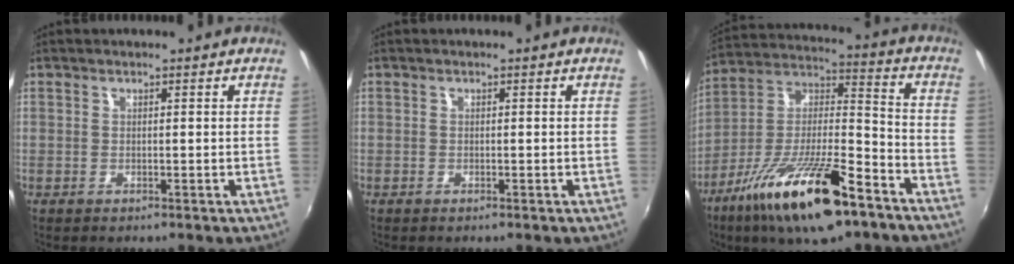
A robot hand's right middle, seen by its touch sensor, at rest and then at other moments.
{"total": 0.0}
{"total": 21.4, "force": [-12.8, 6.3, 15.9], "torque": [-0.286, -0.019, -0.223]}